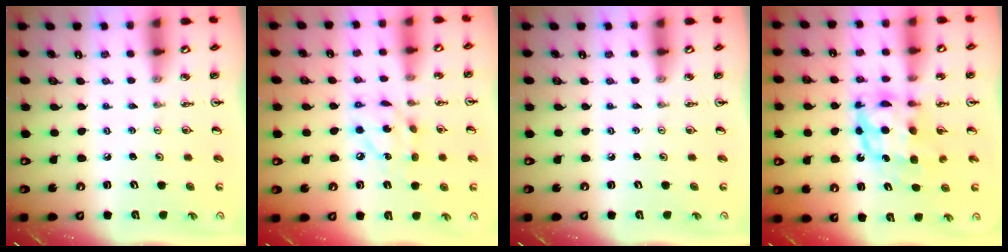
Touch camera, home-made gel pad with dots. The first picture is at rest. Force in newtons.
{"total": 10.9, "press": 10.8, "slide": 0.7}
{"total": 0.0}
{"total": 8.2, "press": 8.2, "slide": 0.8}